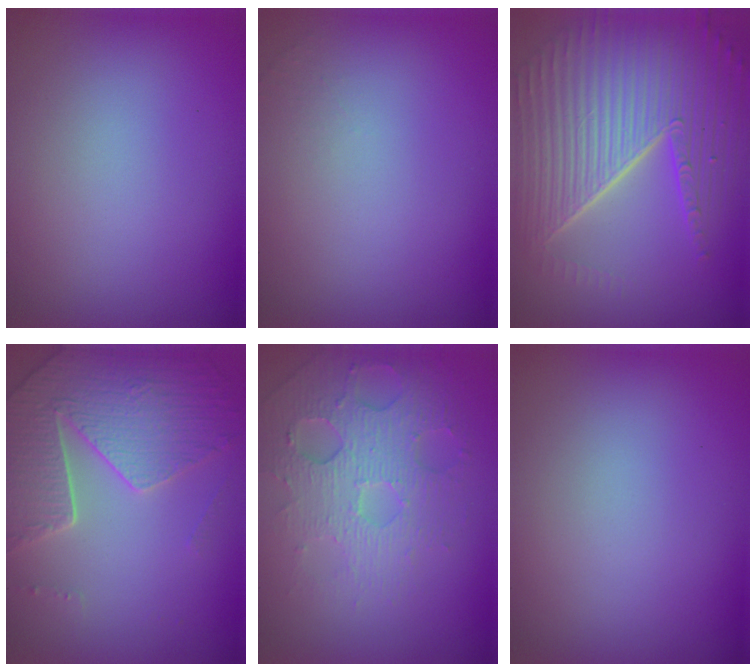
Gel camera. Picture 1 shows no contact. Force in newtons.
{"total": 0.7, "press": 0.7, "slide": 0.1}
{"total": 9.5, "press": 6.0, "slide": 7.4}
{"total": 5.0, "press": 4.6, "slide": 2.1}
{"total": 4.5, "press": 3.8, "slide": 2.3}
{"total": 0.0}